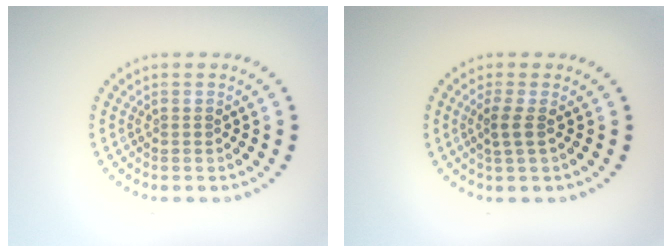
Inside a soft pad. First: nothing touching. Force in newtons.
{"total": 1.7, "press": 1.3, "slide": 1.0}